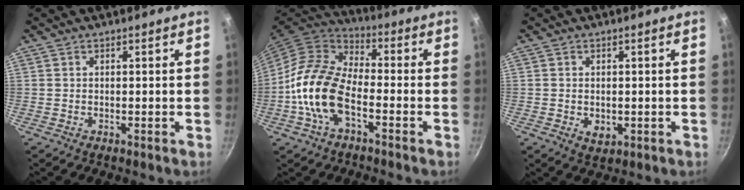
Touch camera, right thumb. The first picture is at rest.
{"total": 14.5, "force": [-4.3, 7.7, 11.5], "torque": [-0.199, 0.040, -0.095]}
{"total": 3.1, "force": [-0.4, 2.3, 2.0], "torque": [-0.031, -0.007, -0.002]}